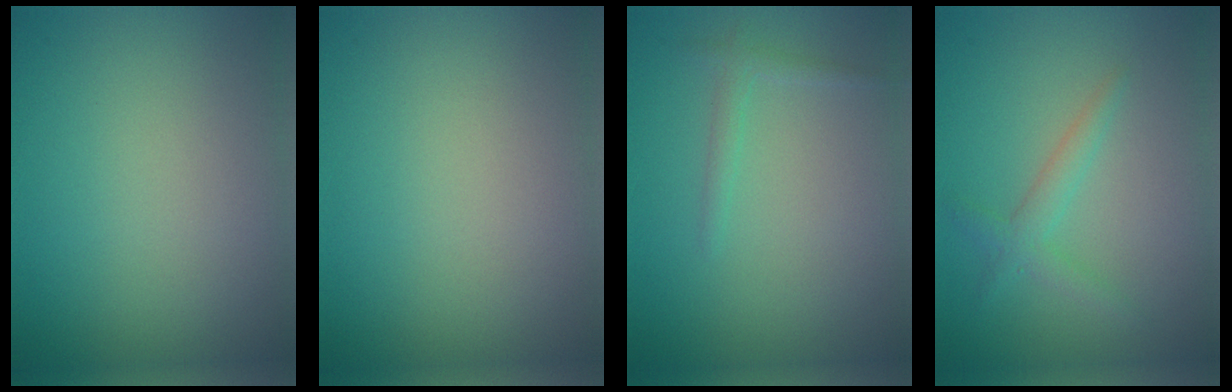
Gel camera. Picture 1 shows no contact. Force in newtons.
{"total": 0.0}
{"total": 1.1, "press": 1.1, "slide": 0.0}
{"total": 2.0, "press": 2.0, "slide": 0.2}